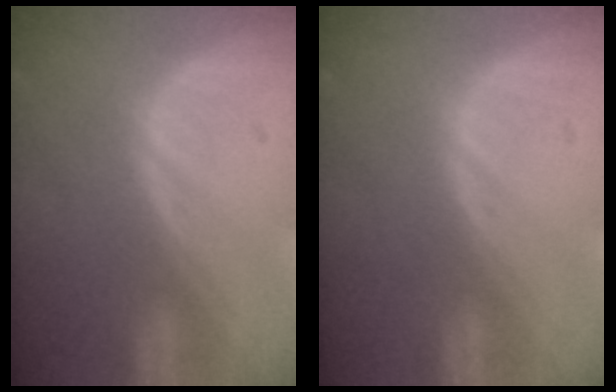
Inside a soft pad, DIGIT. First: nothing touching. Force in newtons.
{"total": 0.0}